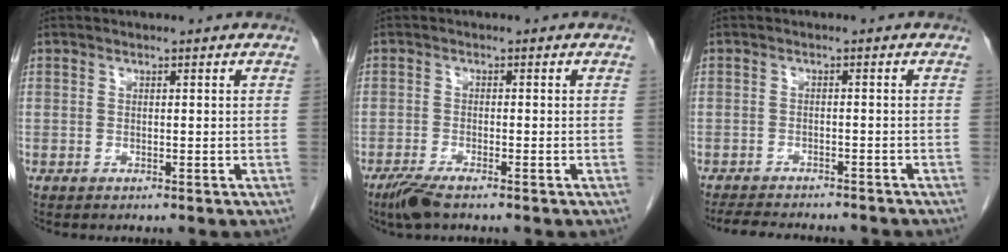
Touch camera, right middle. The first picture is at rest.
{"total": 3.6, "force": [-2.7, 0.5, 2.3], "torque": [-0.053, -0.010, -0.054]}
{"total": 10.8, "force": [-9.8, 2.2, 4.2], "torque": [-0.068, -0.009, -0.129]}